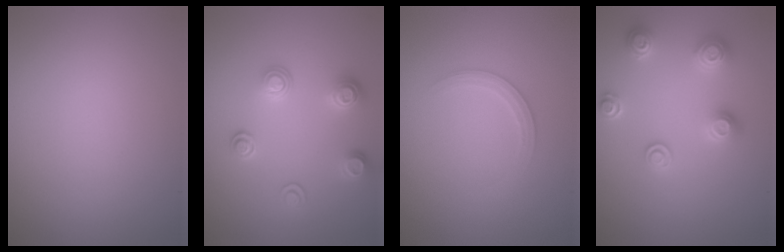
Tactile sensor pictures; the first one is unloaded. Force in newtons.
{"total": 2.7, "press": 2.5, "slide": 0.9}
{"total": 1.6, "press": 1.6, "slide": 0.1}
{"total": 2.8, "press": 2.8, "slide": 0.5}